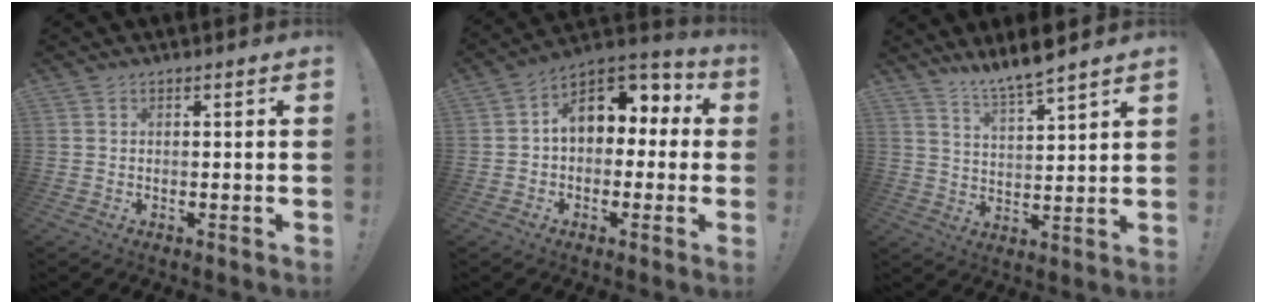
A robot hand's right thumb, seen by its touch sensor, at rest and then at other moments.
{"total": 11.4, "force": [2.9, 8.4, 7.0], "torque": [-0.095, -0.006, 0.058]}
{"total": 8.1, "force": [7.3, -0.2, 3.4], "torque": [-0.062, -0.053, 0.128]}